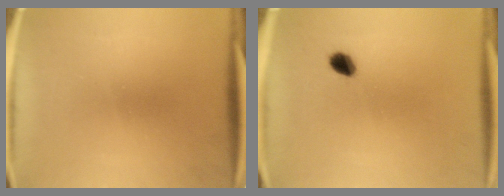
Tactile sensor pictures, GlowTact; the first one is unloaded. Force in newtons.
{"total": 2.9}